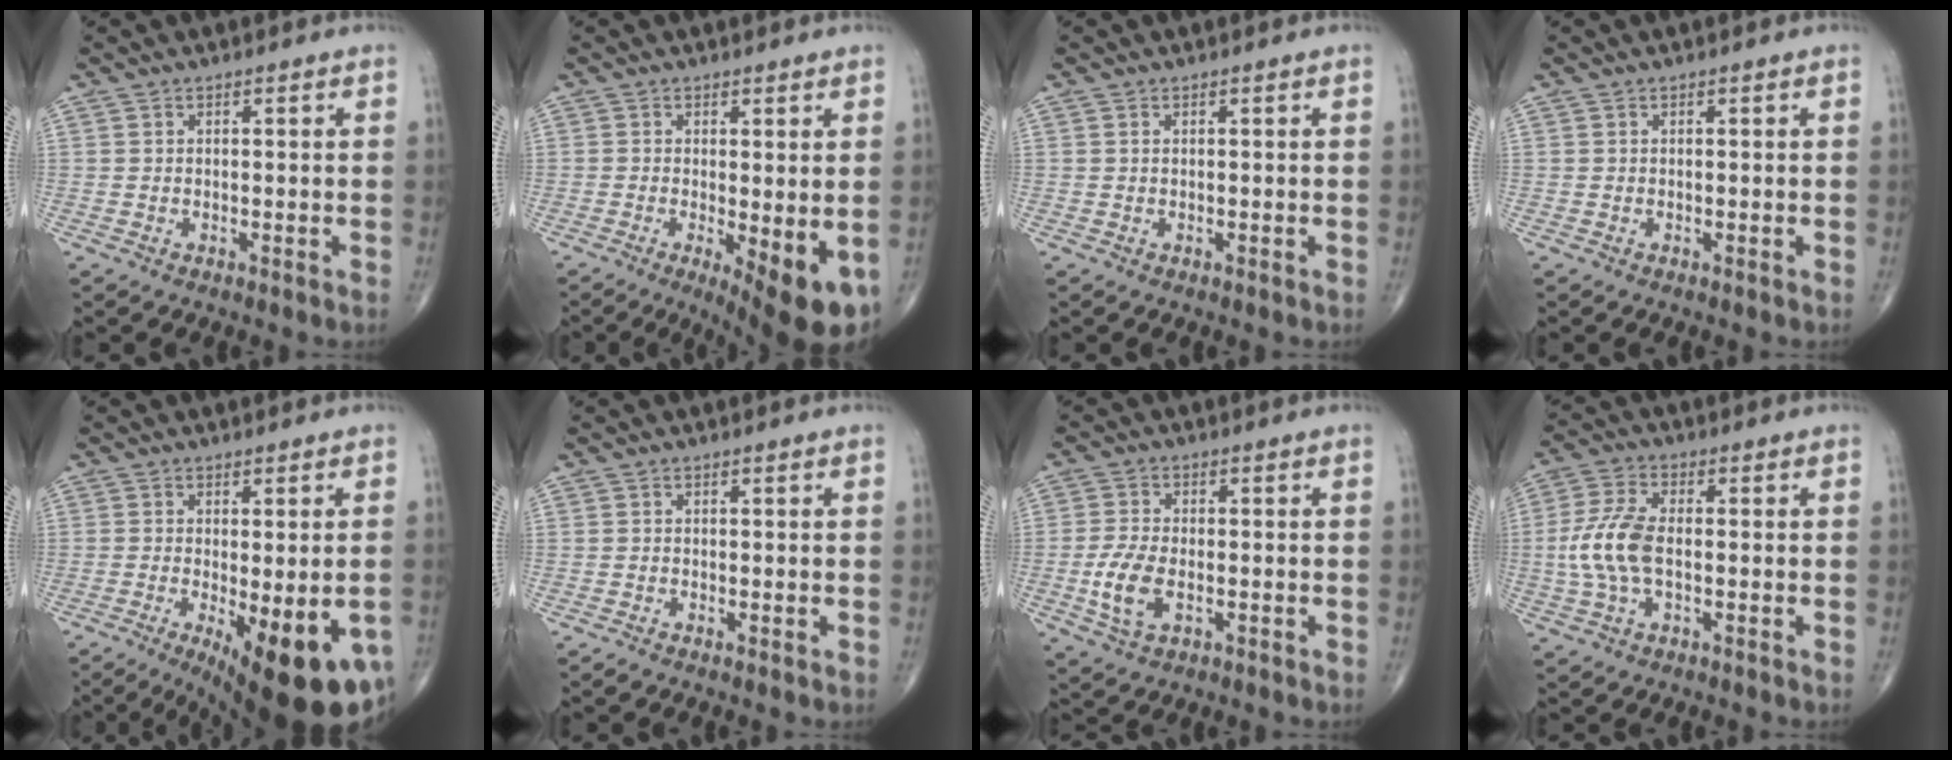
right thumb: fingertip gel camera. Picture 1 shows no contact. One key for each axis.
{"total": 10.2, "fx": -2.8, "fy": 3.1, "fz": 9.3, "tx": -0.125, "ty": -0.022, "tz": -0.034}
{"total": 0.0}
{"total": 0.0}
{"total": 18.8, "fx": -7.4, "fy": 6.5, "fz": 16.0, "tx": -0.172, "ty": -0.020, "tz": -0.090}
{"total": 0.9, "fx": -0.5, "fy": 0.3, "fz": 0.7, "tx": -0.014, "ty": -0.003, "tz": -0.012}
{"total": 7.1, "fx": -1.7, "fy": 3.8, "fz": 5.7, "tx": -0.125, "ty": 0.000, "tz": -0.032}
{"total": 9.5, "fx": -0.9, "fy": 4.8, "fz": 8.2, "tx": -0.188, "ty": 0.015, "tz": -0.019}